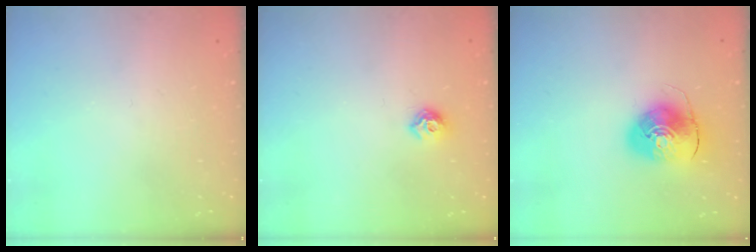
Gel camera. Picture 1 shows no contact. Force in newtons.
{"total": 7.3, "press": 7.2, "slide": 0.9}
{"total": 9.4, "press": 9.2, "slide": 1.5}